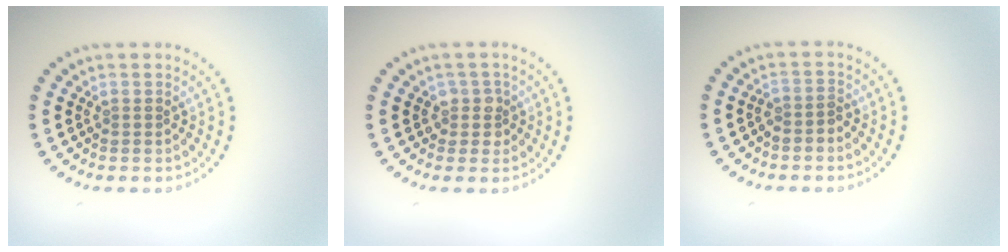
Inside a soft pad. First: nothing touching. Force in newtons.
{"total": 1.7, "press": 1.5, "slide": 0.8}
{"total": 1.5, "press": 1.1, "slide": 1.0}